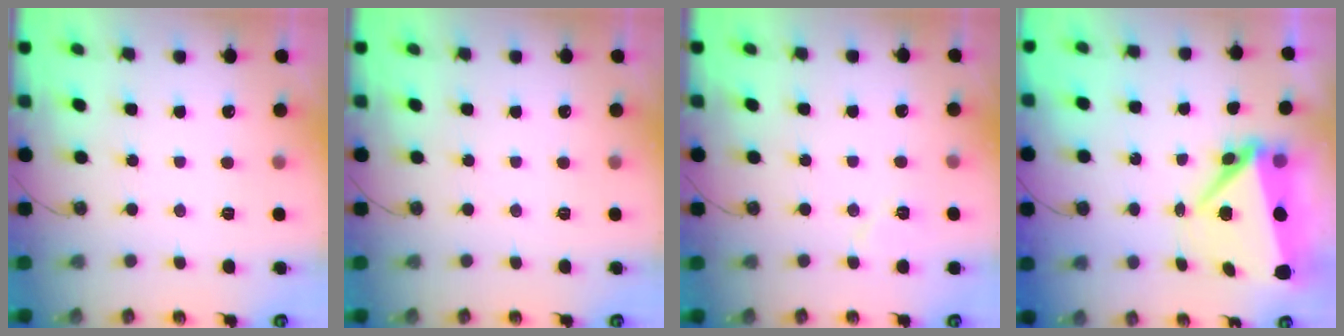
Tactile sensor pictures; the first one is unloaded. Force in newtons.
{"total": 0.0}
{"total": 5.4, "press": 5.2, "slide": 1.4}
{"total": 8.0, "press": 8.0, "slide": 1.0}